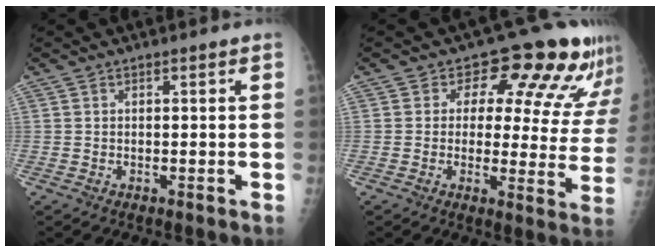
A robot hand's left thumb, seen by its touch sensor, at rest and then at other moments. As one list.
[{"total": 15.2, "force": [10.3, 7.6, 8.2], "torque": [-0.039, -0.050, 0.102]}]